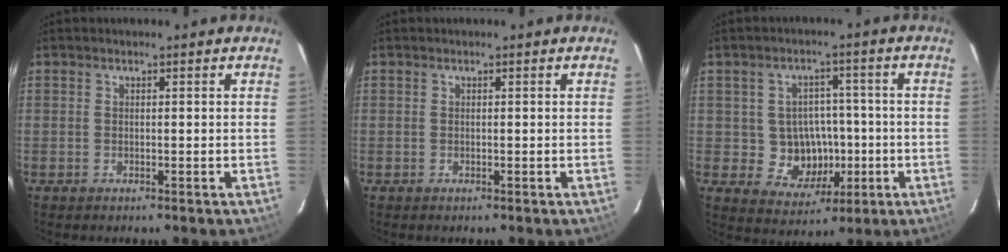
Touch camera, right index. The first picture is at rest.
{"total": 0.0}
{"total": 8.6, "force": [-1.3, 7.9, 3.2], "torque": [-0.072, 0.014, 0.000]}